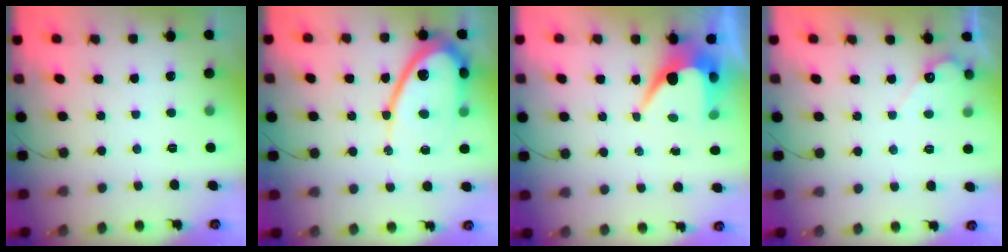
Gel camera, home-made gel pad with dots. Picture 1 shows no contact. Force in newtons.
{"total": 13.8, "press": 13.8, "slide": 1.3}
{"total": 6.8, "press": 6.8, "slide": 0.4}
{"total": 4.2, "press": 4.2, "slide": 0.2}